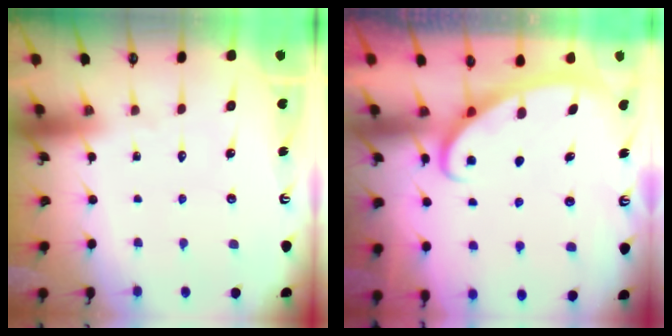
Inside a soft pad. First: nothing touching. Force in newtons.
{"total": 2.9, "press": 2.9, "slide": 0.4}